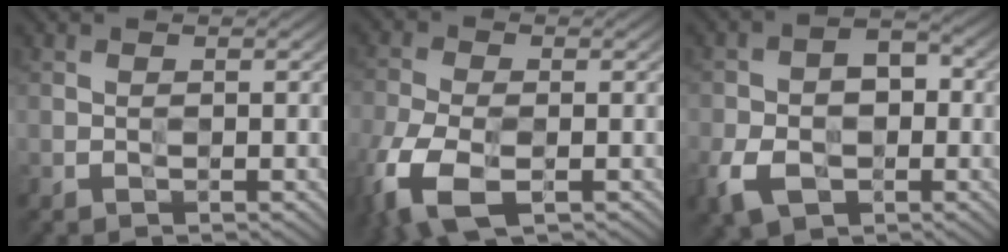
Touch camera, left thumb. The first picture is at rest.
{"total": 9.1, "force": [-4.5, 4.4, 6.6], "torque": [-0.166, -0.022, -0.095]}
{"total": 8.4, "force": [-2.7, 5.9, 5.4], "torque": [-0.110, -0.014, -0.053]}